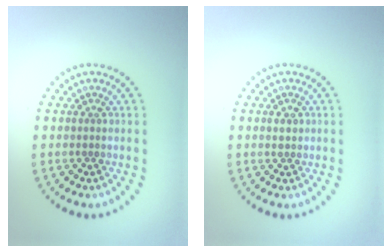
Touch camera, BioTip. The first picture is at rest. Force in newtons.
{"total": 1.0, "press": 0.9, "slide": 0.3}